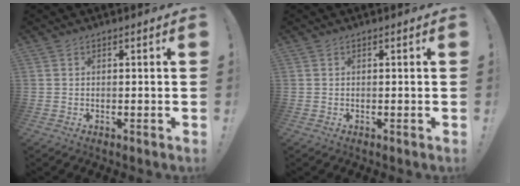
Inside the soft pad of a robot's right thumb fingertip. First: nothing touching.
{"total": 0.0}